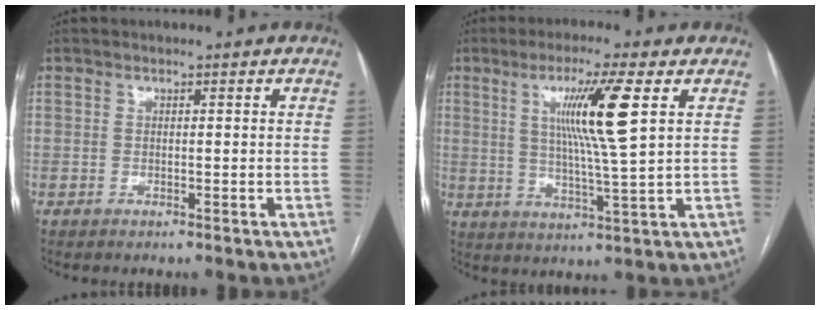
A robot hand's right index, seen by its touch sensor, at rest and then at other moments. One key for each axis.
{"total": 10.5, "fx": 3.3, "fy": -1.0, "fz": 9.9, "tx": -0.176, "ty": -0.004, "tz": 0.061}